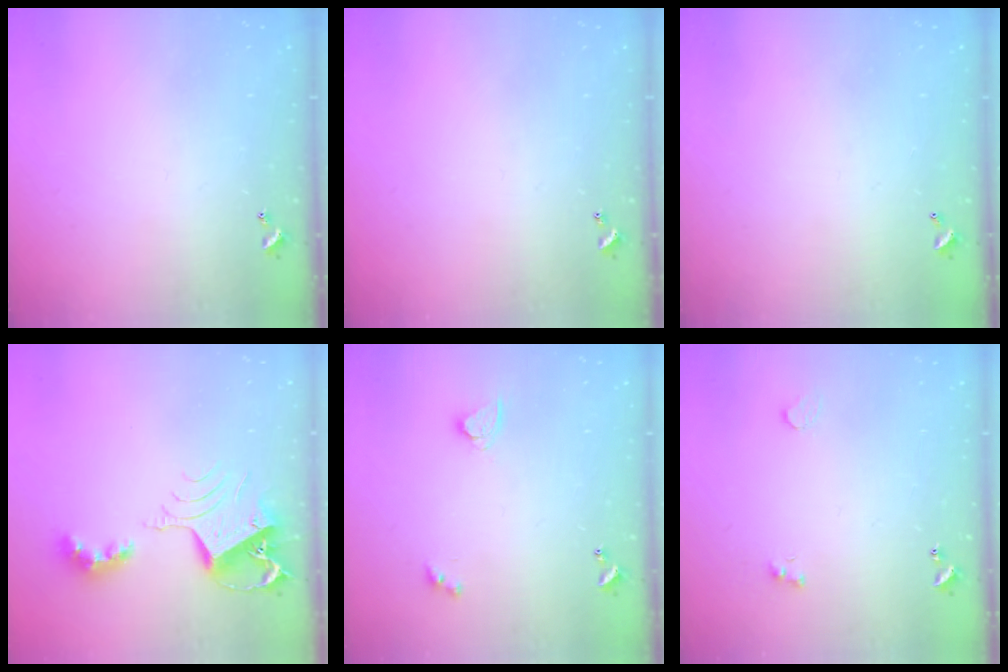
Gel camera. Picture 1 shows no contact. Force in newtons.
{"total": 0.0}
{"total": 2.8, "press": 2.8, "slide": 0.1}
{"total": 10.3, "press": 10.3, "slide": 0.8}
{"total": 2.9, "press": 2.9, "slide": 0.3}
{"total": 4.0, "press": 3.8, "slide": 1.1}